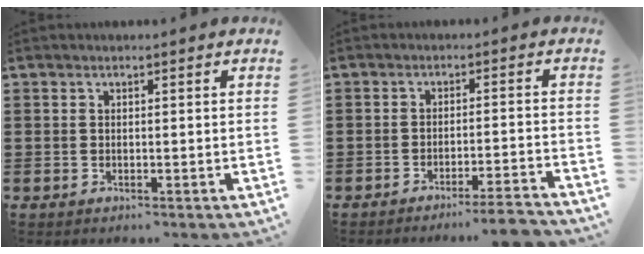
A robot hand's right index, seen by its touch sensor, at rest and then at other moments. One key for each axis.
{"total": 4.1, "fx": -3.7, "fy": -0.7, "fz": 1.6, "tx": -0.026, "ty": -0.014, "tz": -0.072}